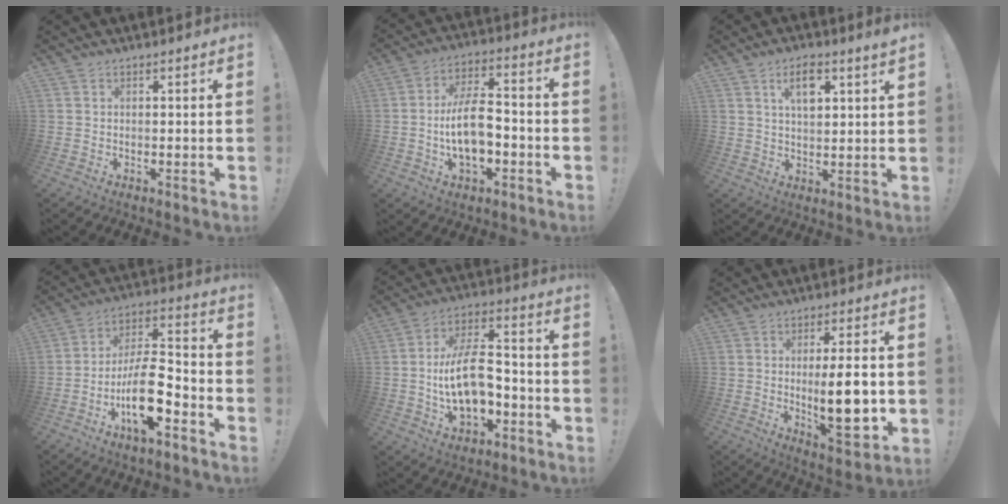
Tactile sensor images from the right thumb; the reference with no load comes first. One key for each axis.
{"total": 13.4, "fx": -3.1, "fy": 6.9, "fz": 11.0, "tx": -0.207, "ty": 0.010, "tz": -0.061}
{"total": 6.9, "fx": 3.6, "fy": 2.2, "fz": 5.5, "tx": -0.083, "ty": -0.015, "tz": 0.057}
{"total": 16.4, "fx": -7.2, "fy": 6.6, "fz": 13.2, "tx": -0.233, "ty": 0.039, "tz": -0.115}
{"total": 16.6, "fx": -3.2, "fy": 9.4, "fz": 13.3, "tx": -0.240, "ty": 0.018, "tz": -0.058}
{"total": 13.6, "fx": -0.2, "fy": 3.6, "fz": 13.1, "tx": -0.201, "ty": -0.017, "tz": -0.008}